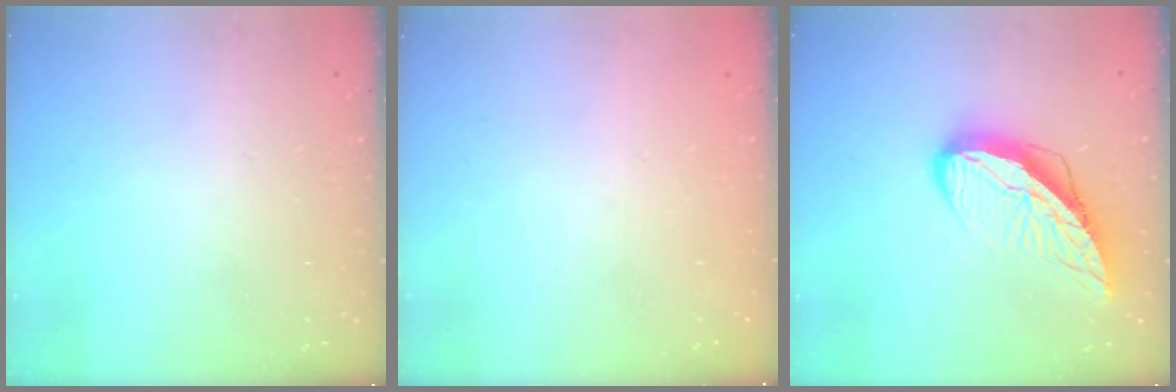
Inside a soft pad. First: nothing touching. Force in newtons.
{"total": 0.0}
{"total": 12.0, "press": 12.0, "slide": 1.2}